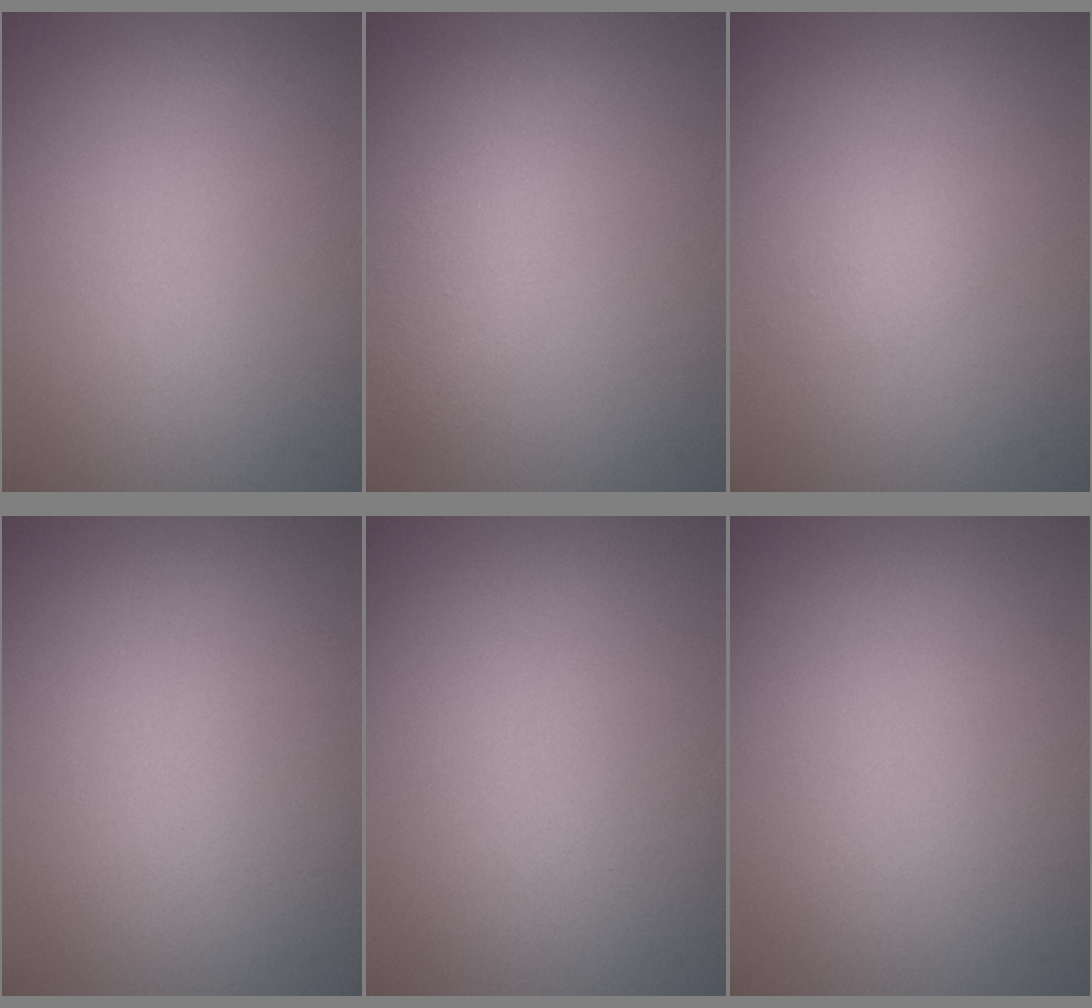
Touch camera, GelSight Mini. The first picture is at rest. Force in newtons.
{"total": 2.5, "press": 2.5, "slide": 0.1}
{"total": 0.8, "press": 0.8, "slide": 0.0}
{"total": 0.0}
{"total": 0.0}
{"total": 0.0}